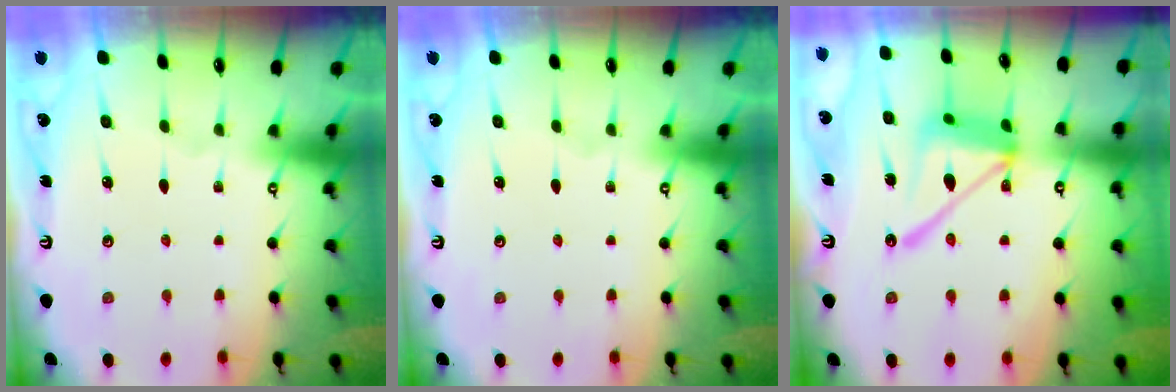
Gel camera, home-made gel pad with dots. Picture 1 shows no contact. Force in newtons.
{"total": 0.0}
{"total": 15.7, "press": 15.7, "slide": 1.6}